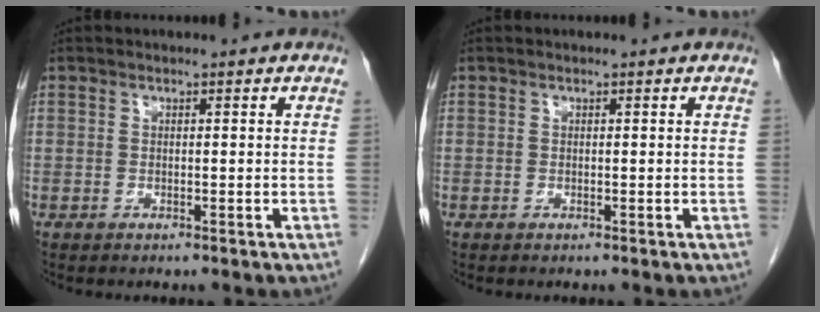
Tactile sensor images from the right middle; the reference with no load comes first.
{"total": 0.0}